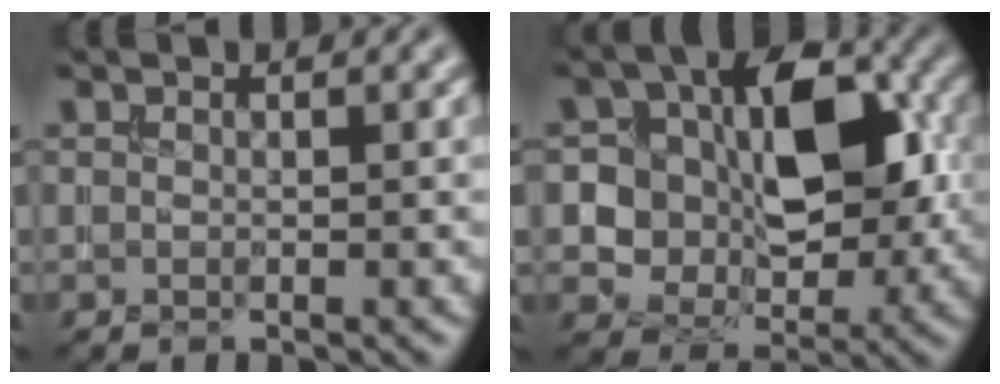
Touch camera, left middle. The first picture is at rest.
{"total": 9.5, "force": [0.6, 6.4, 7.0], "torque": [-0.102, 0.006, 0.006]}